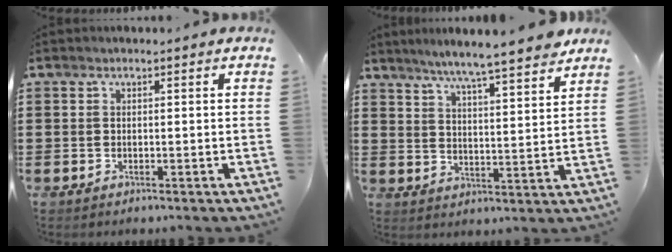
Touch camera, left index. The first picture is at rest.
{"total": 6.3, "force": [5.7, -0.4, 2.5], "torque": [-0.072, -0.033, 0.095]}